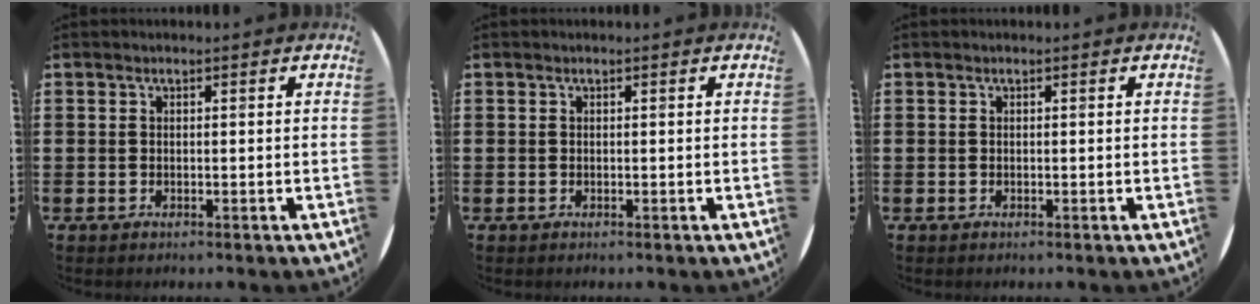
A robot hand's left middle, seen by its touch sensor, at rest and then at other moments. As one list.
[{"total": 0.0}, {"total": 0.0}]